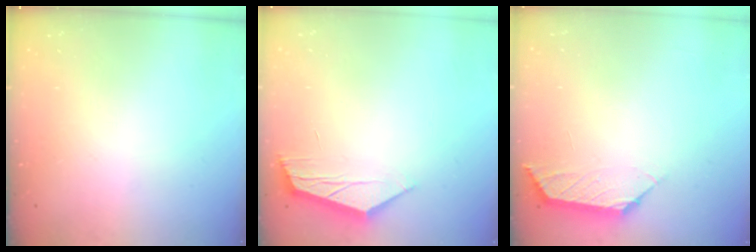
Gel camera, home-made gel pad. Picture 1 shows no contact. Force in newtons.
{"total": 6.5, "press": 6.5, "slide": 0.3}
{"total": 2.8, "press": 2.8, "slide": 0.3}